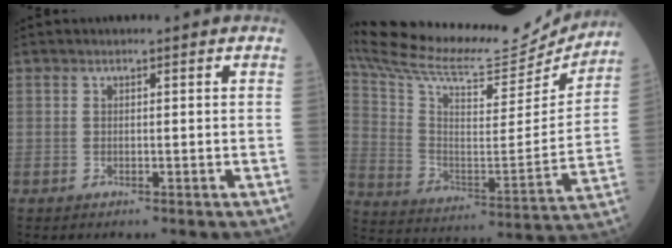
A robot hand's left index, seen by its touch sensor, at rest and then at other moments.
{"total": 28.7, "force": [26.2, 5.7, 10.3], "torque": [-0.206, -0.042, 0.382]}